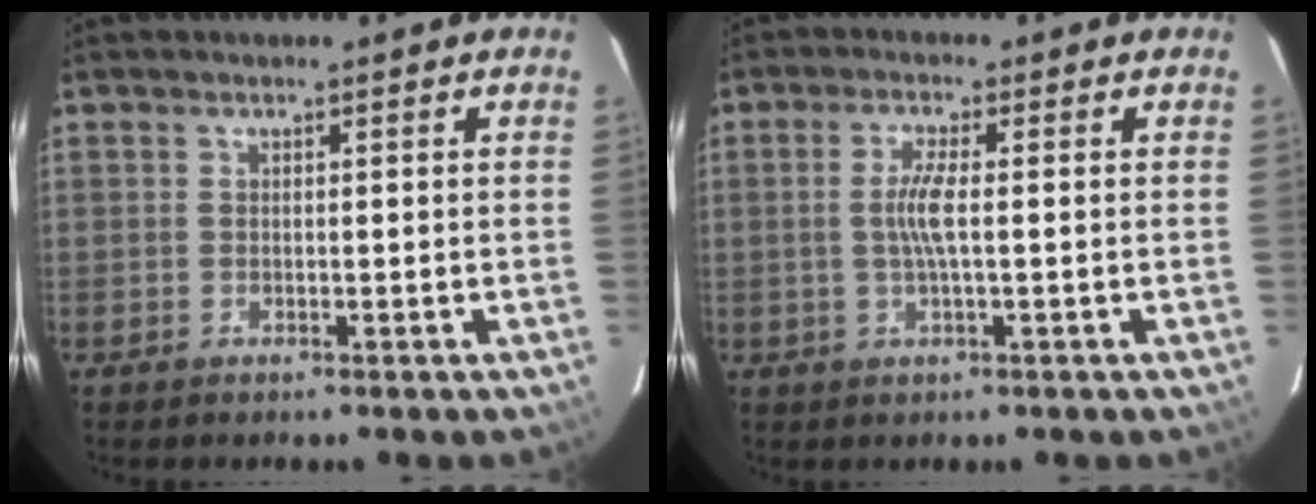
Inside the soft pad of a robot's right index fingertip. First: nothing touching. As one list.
[{"total": 4.5, "force": [-0.2, 0.3, 4.4], "torque": [-0.086, -0.001, -0.003]}]